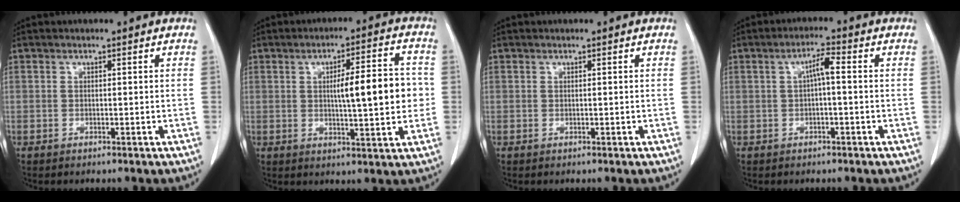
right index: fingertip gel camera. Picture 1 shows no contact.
{"total": 10.1, "force": [0.3, 1.9, 9.9], "torque": [-0.139, 0.016, 0.007]}
{"total": 0.0}
{"total": 3.3, "force": [0.1, 0.5, 3.3], "torque": [-0.057, 0.012, 0.002]}